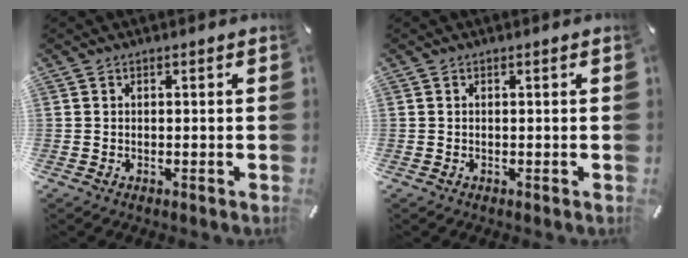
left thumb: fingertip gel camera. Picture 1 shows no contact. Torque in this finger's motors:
{"motor_torque": [0.00, 0.00, -0.05, 0.11, 0.00]}